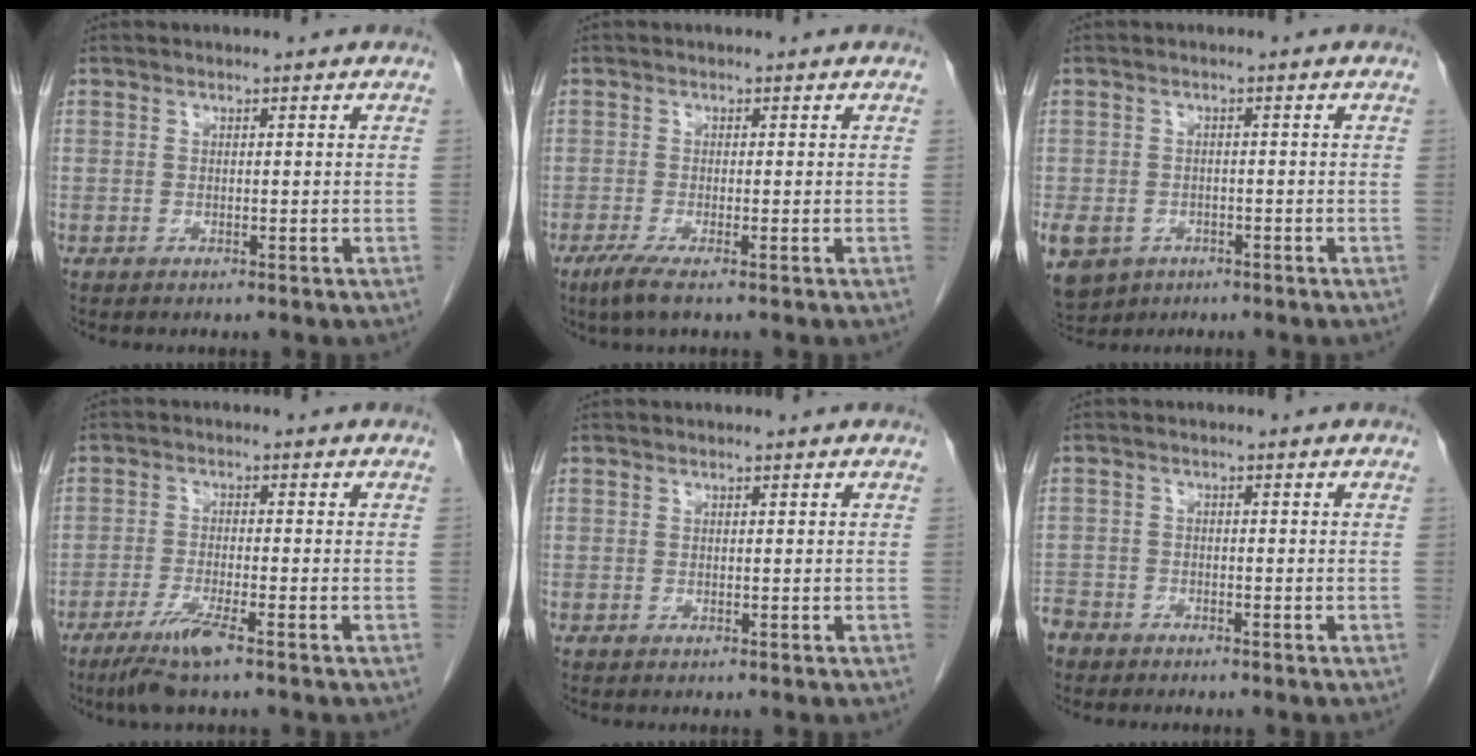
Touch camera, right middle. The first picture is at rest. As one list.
[{"total": 3.1, "force": [-1.9, 0.2, 2.4], "torque": [-0.050, -0.010, -0.040]}, {"total": 15.5, "force": [-7.1, 12.3, 6.2], "torque": [-0.200, -0.013, -0.097]}, {"total": 5.7, "force": [-3.7, 0.0, 4.3], "torque": [-0.090, -0.015, -0.072]}, {"total": 0.0}, {"total": 4.7, "force": [-4.0, 2.5, 0.5], "torque": [-0.016, -0.001, -0.079]}]